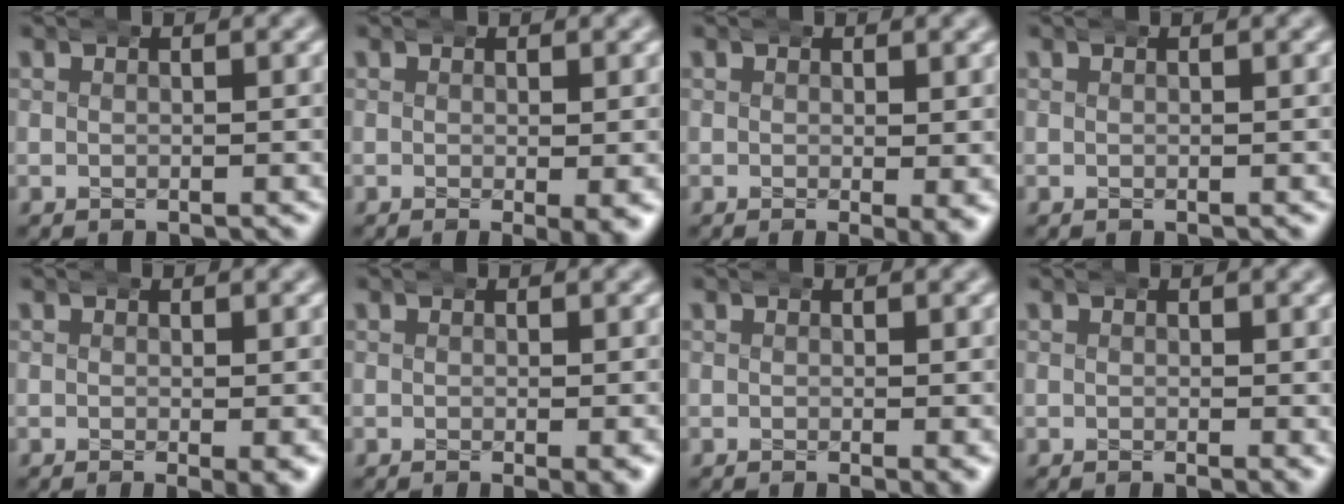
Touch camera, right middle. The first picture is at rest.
{"total": 2.1, "force": [-0.2, 0.0, 2.0], "torque": [-0.029, -0.005, -0.002]}
{"total": 1.7, "force": [0.1, 0.0, 1.7], "torque": [-0.024, -0.006, 0.004]}
{"total": 0.0}
{"total": 1.7, "force": [-0.1, 0.0, 1.7], "torque": [-0.023, -0.004, 0.000]}
{"total": 1.3, "force": [0.0, 0.0, 1.3], "torque": [-0.017, -0.001, -0.001]}
{"total": 1.0, "force": [0.1, 0.0, 1.0], "torque": [-0.013, -0.001, 0.002]}
{"total": 0.9, "force": [0.3, 0.0, 0.8], "torque": [-0.009, -0.001, 0.004]}